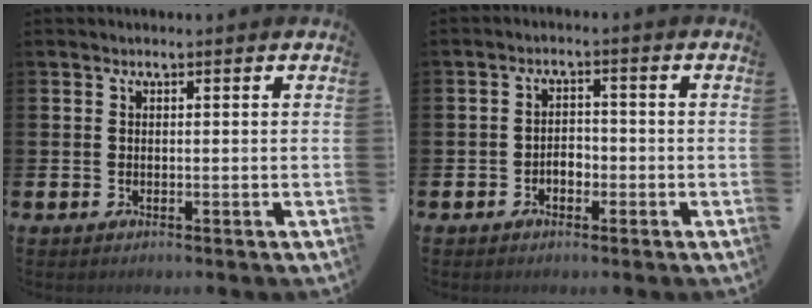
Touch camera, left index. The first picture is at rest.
{"total": 2.1, "force": [-1.1, 1.4, 1.0], "torque": [-0.019, 0.004, -0.026]}